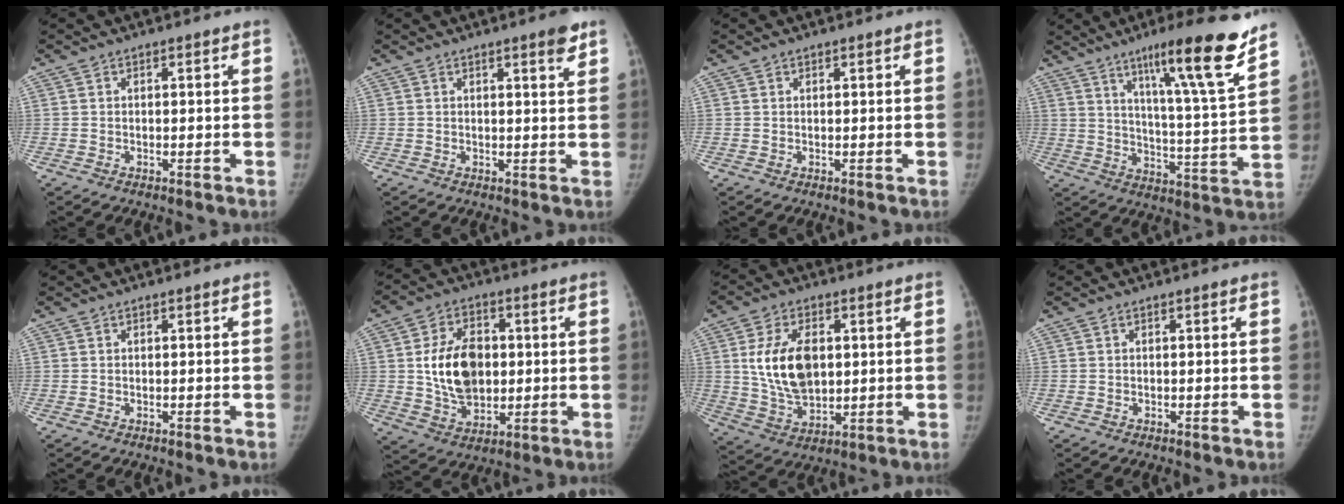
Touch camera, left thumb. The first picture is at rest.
{"total": 3.1, "force": [2.2, 0.3, 2.2], "torque": [-0.025, -0.015, 0.031]}
{"total": 0.0}
{"total": 18.9, "force": [12.3, 1.0, 14.3], "torque": [-0.188, -0.069, 0.188]}
{"total": 0.0}
{"total": 13.5, "force": [1.1, 9.4, 9.6], "torque": [-0.130, -0.005, 0.028]}
{"total": 12.8, "force": [2.3, 7.9, 9.8], "torque": [-0.155, -0.015, 0.053]}
{"total": 0.0}